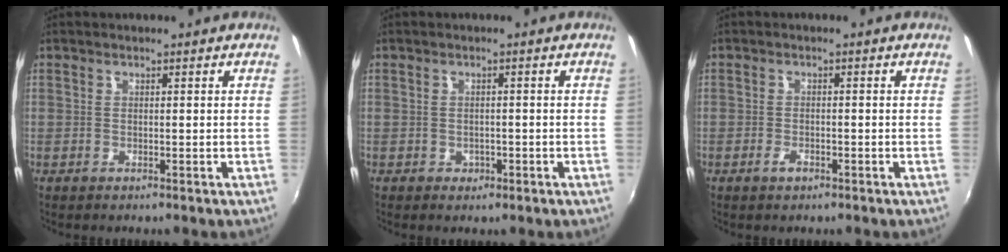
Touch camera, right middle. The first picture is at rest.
{"total": 1.9, "force": [-0.8, 1.6, 0.8], "torque": [-0.014, -0.001, -0.008]}
{"total": 1.7, "force": [-1.1, 0.7, 1.1], "torque": [-0.023, 0.000, -0.021]}